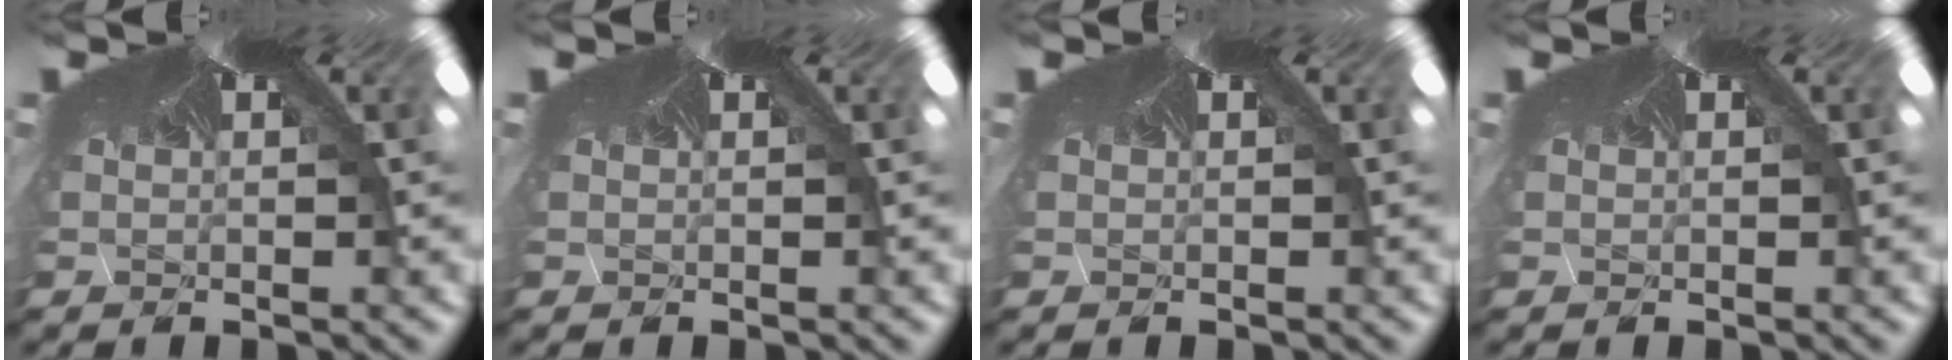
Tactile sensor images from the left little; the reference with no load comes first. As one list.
[{"total": 0.0}, {"total": 0.0}, {"total": 0.0}]